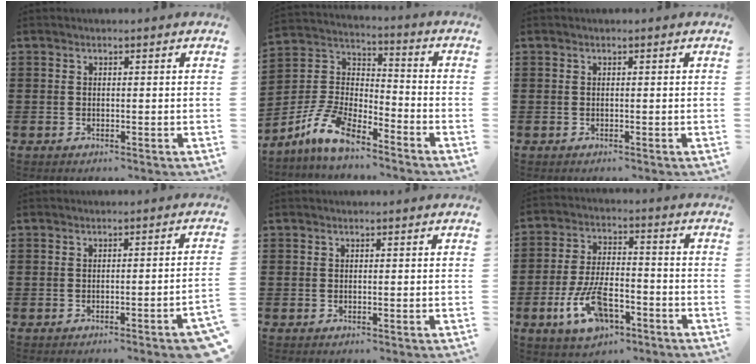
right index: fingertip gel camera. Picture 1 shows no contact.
{"total": 9.6, "force": [-7.7, 3.2, 4.8], "torque": [-0.124, 0.014, -0.156]}
{"total": 0.0}
{"total": 2.2, "force": [-1.5, -0.4, 1.7], "torque": [-0.026, -0.003, -0.028]}
{"total": 0.0}
{"total": 10.2, "force": [-4.7, 4.5, 7.8], "torque": [-0.167, 0.000, -0.083]}